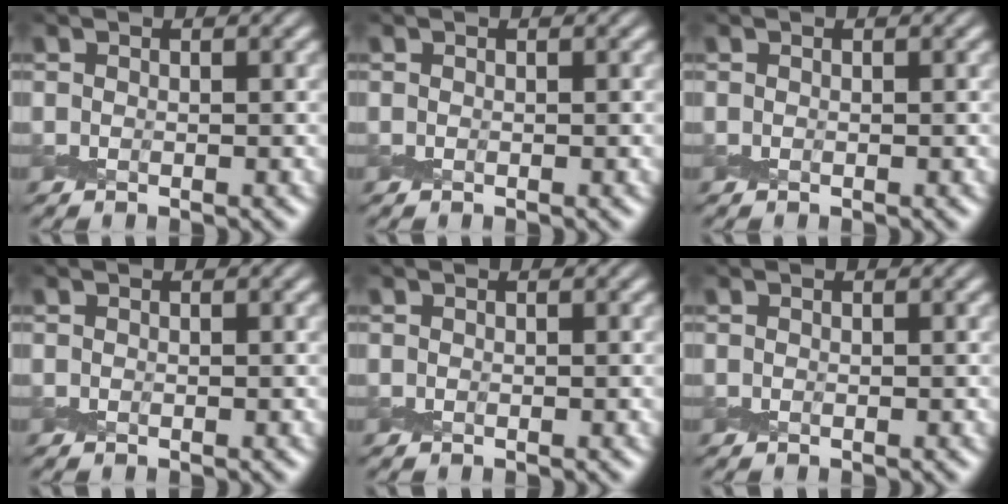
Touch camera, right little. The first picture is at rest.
{"total": 0.0}
{"total": 0.0}
{"total": 0.0}
{"total": 0.0}
{"total": 0.0}